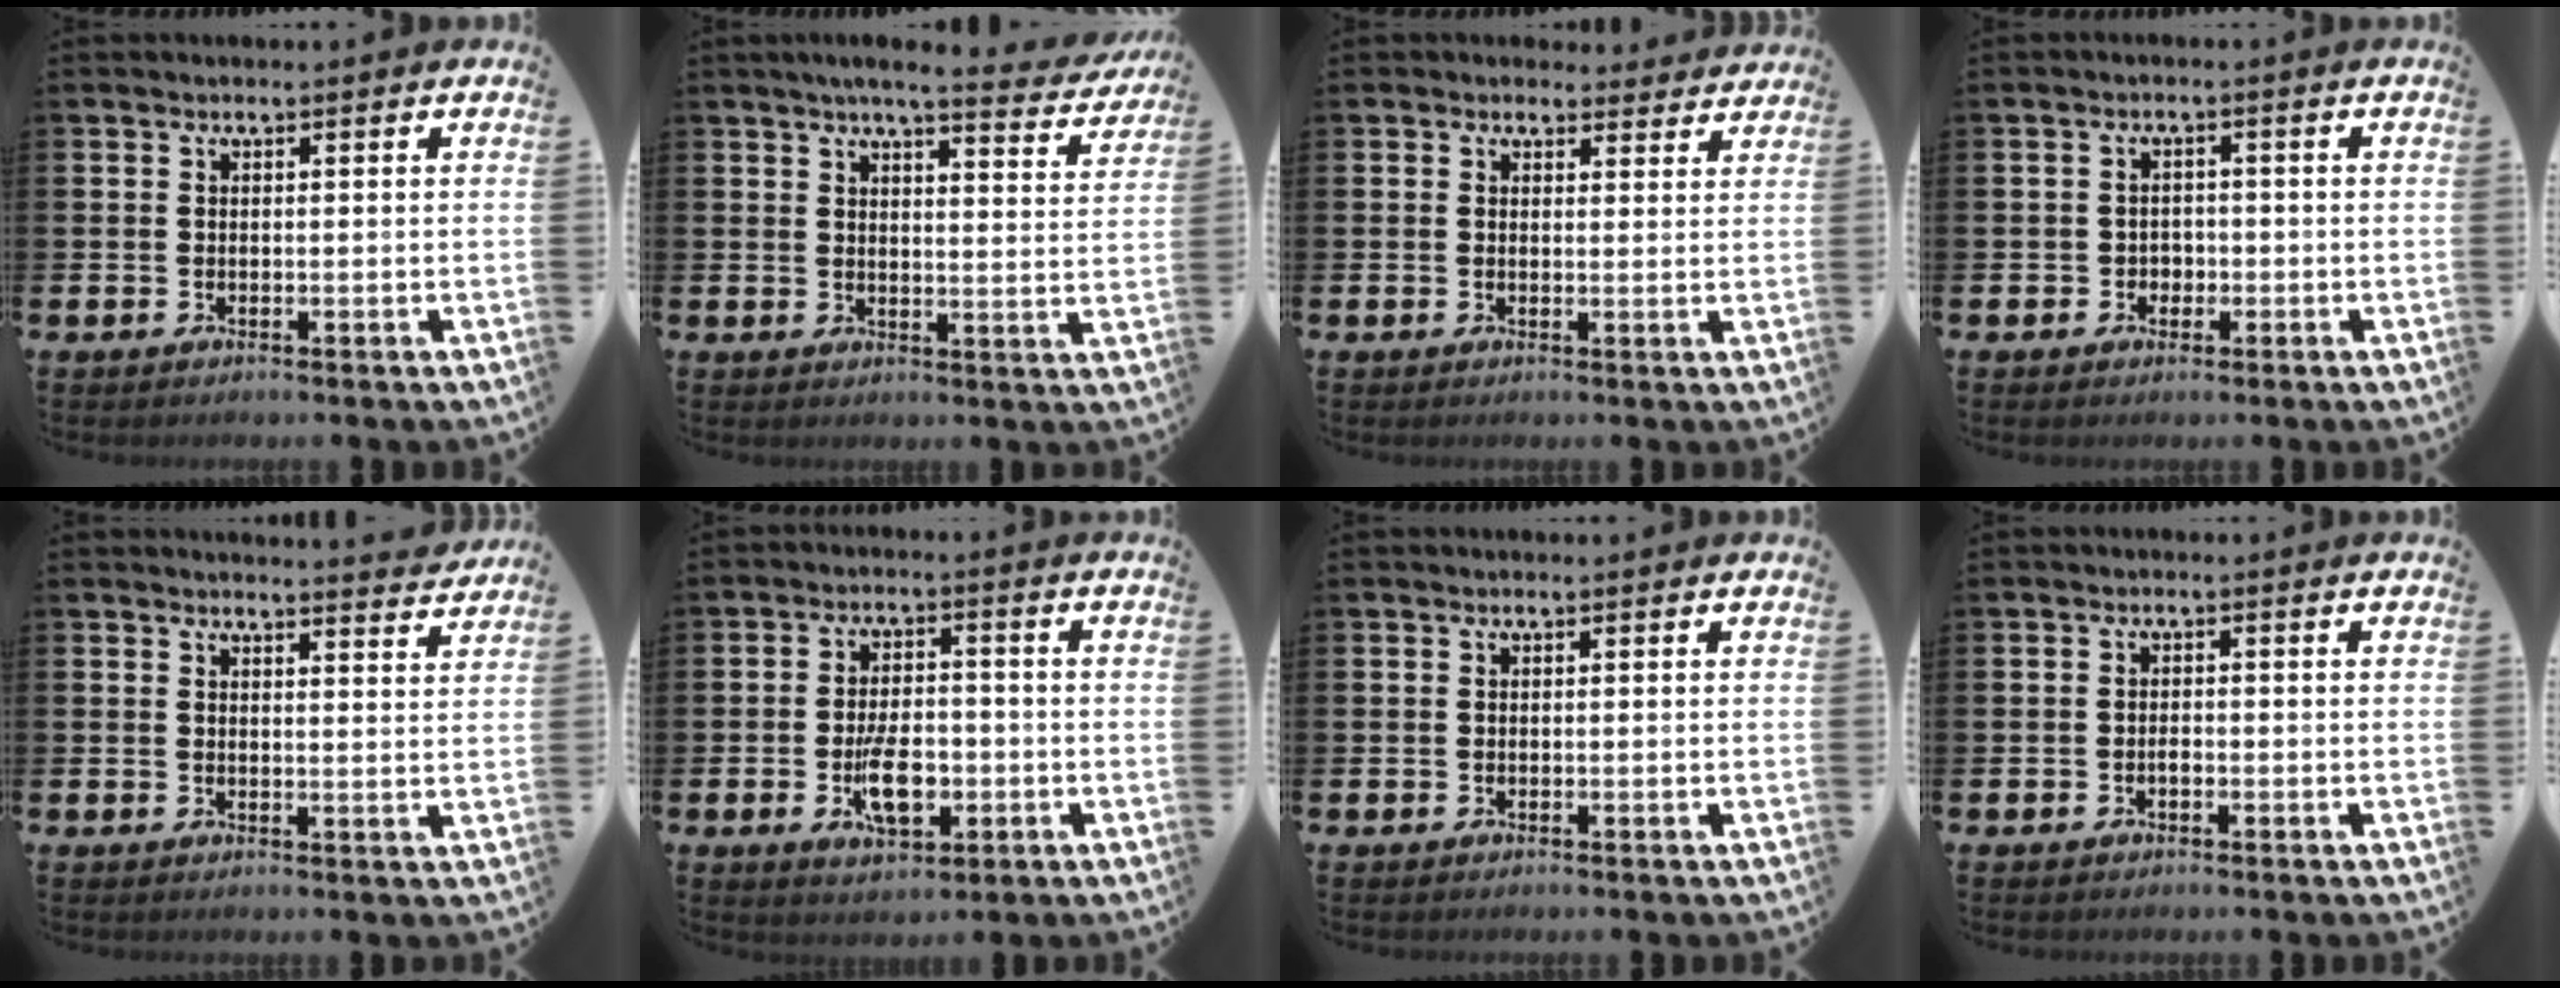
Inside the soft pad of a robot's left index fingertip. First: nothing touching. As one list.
[{"total": 5.1, "force": [4.7, 0.1, 2.0], "torque": [-0.043, -0.026, 0.078]}, {"total": 2.4, "force": [2.2, 0.9, 0.0], "torque": [0.003, -0.009, 0.038]}, {"total": 1.8, "force": [-0.7, 1.7, 0.4], "torque": [-0.012, 0.004, -0.017]}, {"total": 3.3, "force": [3.3, -0.2, 0.0], "torque": [0.010, -0.028, 0.056]}, {"total": 6.7, "force": [-1.8, 3.2, 5.5], "torque": [-0.097, 0.002, -0.034]}, {"total": 0.0}, {"total": 1.0, "force": [-0.5, 0.5, 0.7], "torque": [-0.013, 0.000, -0.010]}]